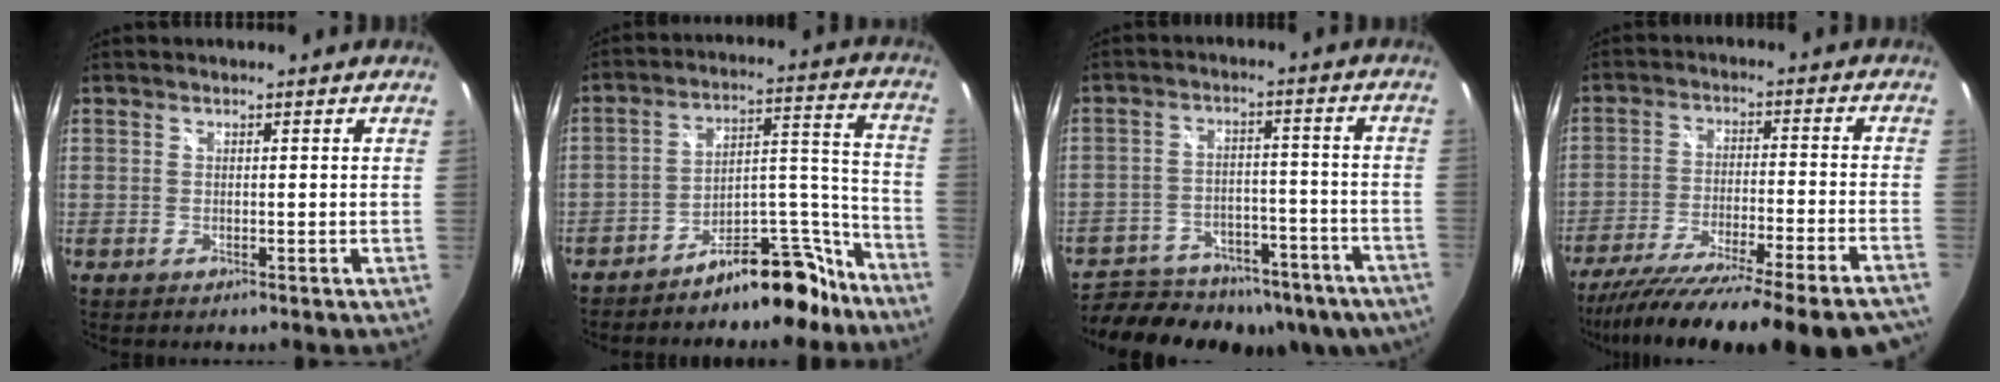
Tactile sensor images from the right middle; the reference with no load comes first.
{"total": 13.1, "force": [-11.2, 4.2, 5.2], "torque": [-0.058, 0.065, -0.160]}
{"total": 27.0, "force": [-20.9, 12.3, 11.9], "torque": [-0.225, 0.003, -0.260]}
{"total": 28.3, "force": [-25.0, 0.6, 13.3], "torque": [-0.219, -0.081, -0.366]}